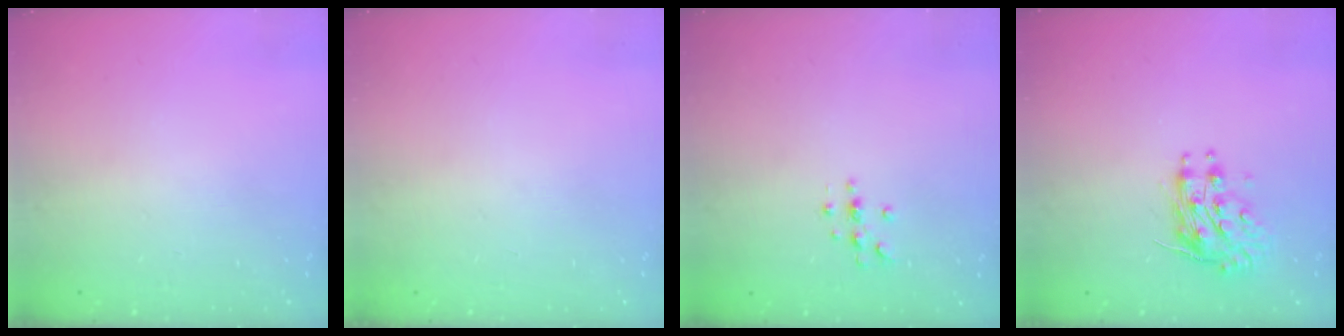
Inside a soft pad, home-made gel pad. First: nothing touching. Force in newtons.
{"total": 0.0}
{"total": 4.2, "press": 4.2, "slide": 0.5}
{"total": 9.2, "press": 9.2, "slide": 0.2}